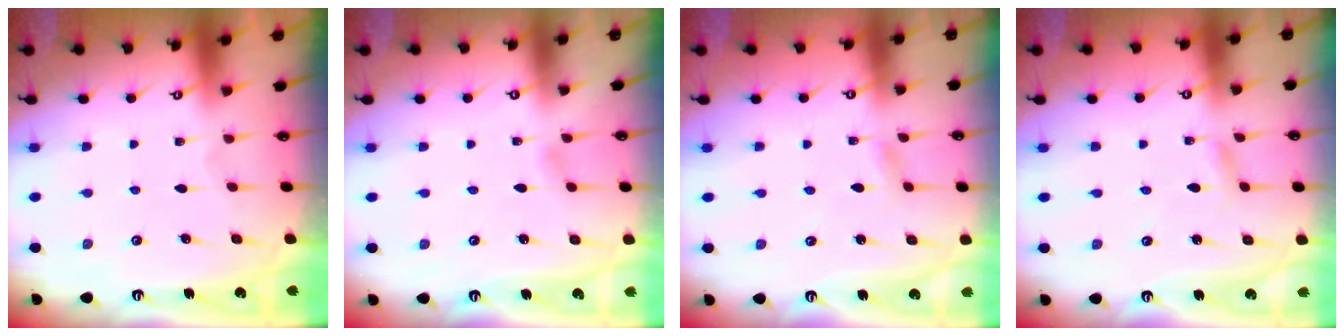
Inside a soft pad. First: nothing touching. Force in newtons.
{"total": 1.7, "press": 1.6, "slide": 0.2}
{"total": 2.1, "press": 2.1, "slide": 0.2}
{"total": 2.5, "press": 2.5, "slide": 0.3}